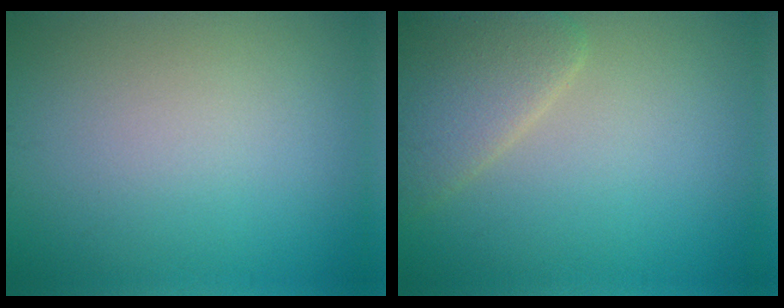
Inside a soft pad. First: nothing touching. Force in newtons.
{"total": 4.0, "press": 4.0, "slide": 0.2}